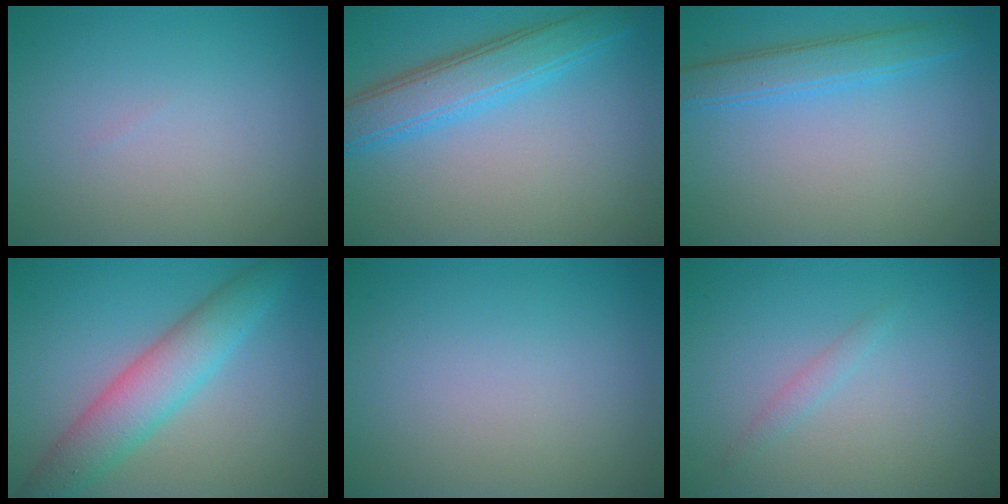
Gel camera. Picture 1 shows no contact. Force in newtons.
{"total": 5.0, "press": 5.0, "slide": 0.1}
{"total": 2.4, "press": 2.4, "slide": 0.2}
{"total": 5.5, "press": 5.5, "slide": 0.4}
{"total": 0.0}
{"total": 1.0, "press": 1.0, "slide": 0.1}